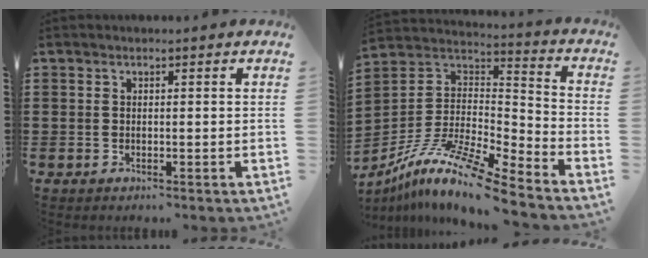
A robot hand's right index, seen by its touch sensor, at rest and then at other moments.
{"total": 12.5, "force": [-9.9, 1.1, 7.6], "torque": [-0.154, 0.011, -0.196]}